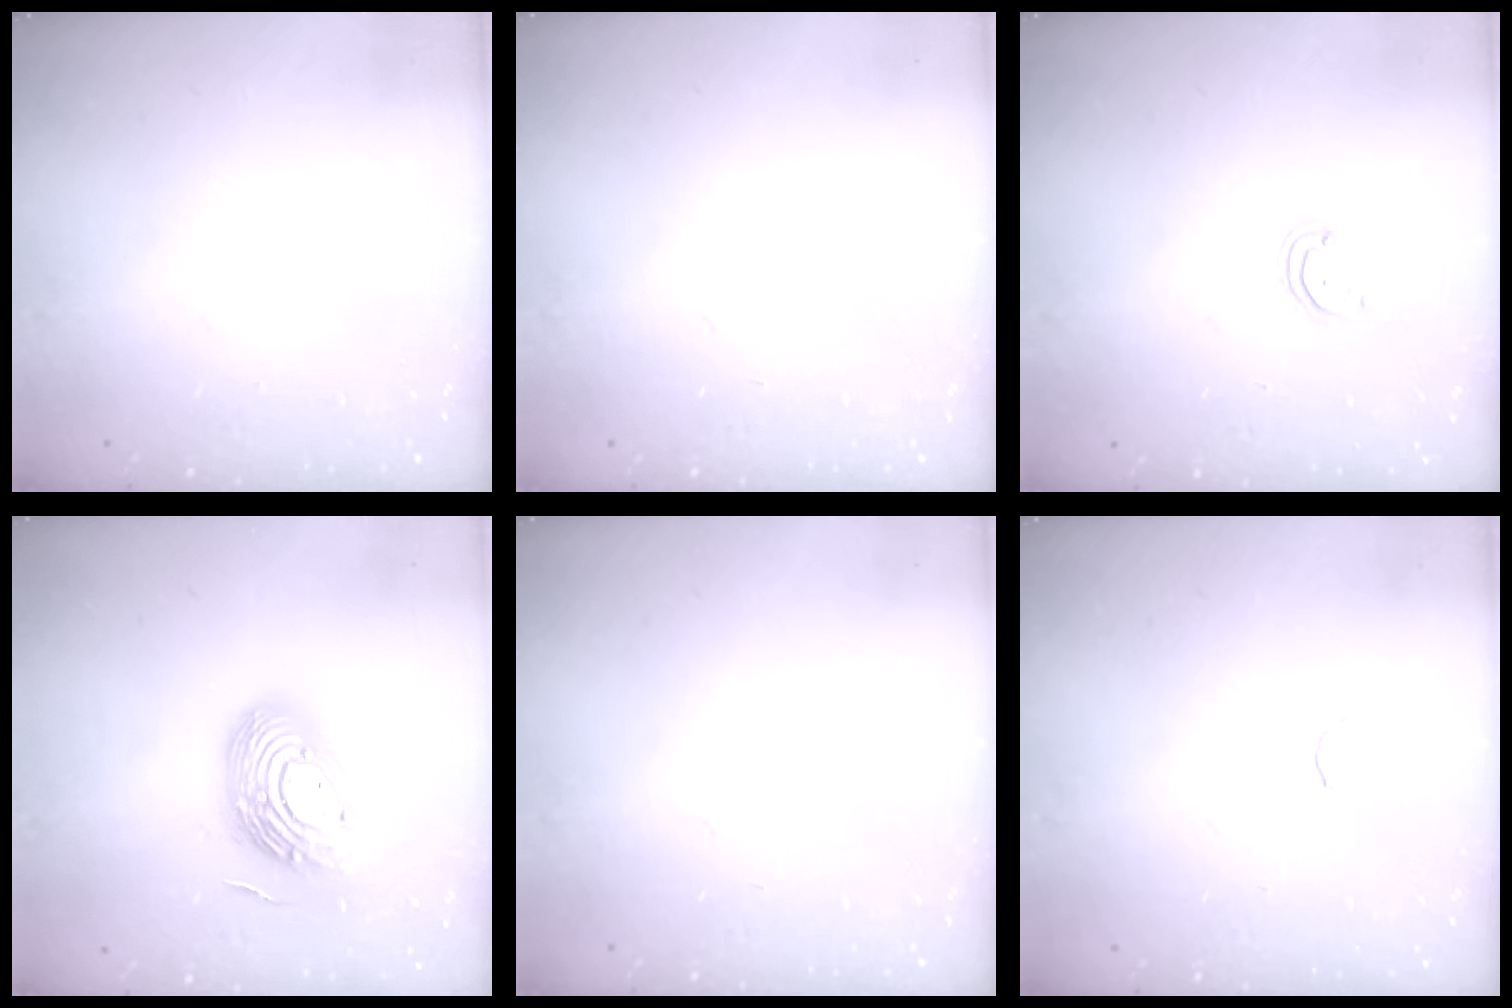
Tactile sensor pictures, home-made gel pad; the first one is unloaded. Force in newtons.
{"total": 0.0}
{"total": 2.5, "press": 2.5, "slide": 0.2}
{"total": 17.0, "press": 16.9, "slide": 1.2}
{"total": 0.0}
{"total": 1.7, "press": 1.6, "slide": 0.5}